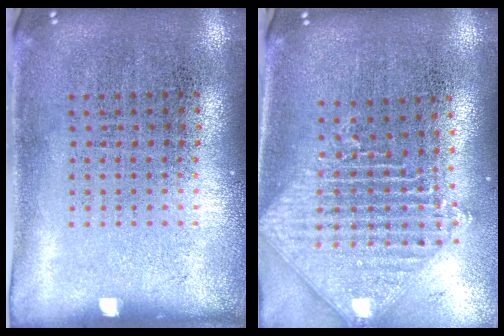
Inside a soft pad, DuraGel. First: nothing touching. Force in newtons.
{"total": 2.0, "press": 1.7, "slide": 1.2}